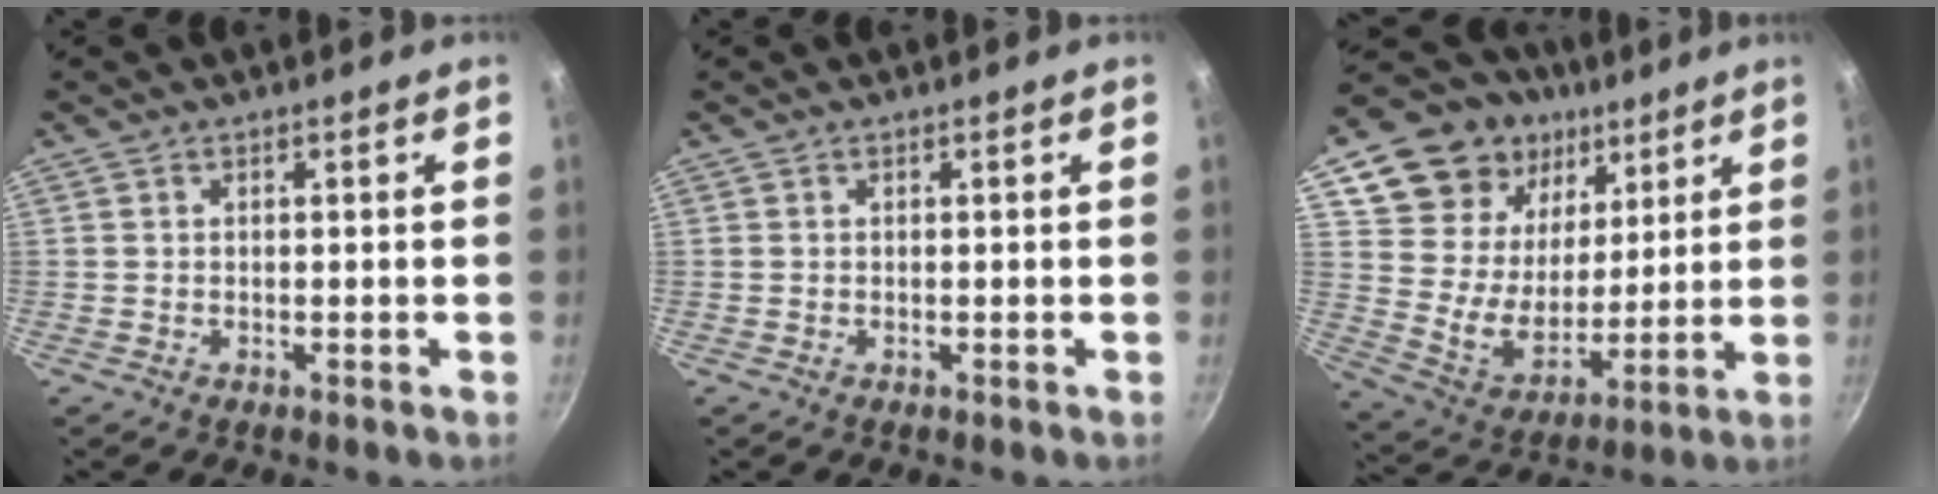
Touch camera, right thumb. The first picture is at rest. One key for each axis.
{"total": 0.0}
{"total": 21.9, "fx": 10.7, "fy": 16.1, "fz": 10.2, "tx": -0.157, "ty": -0.045, "tz": 0.199}